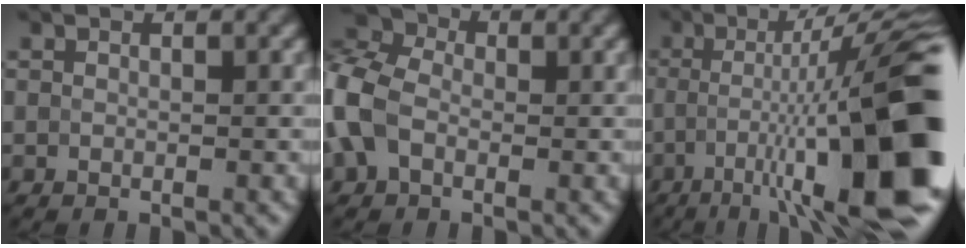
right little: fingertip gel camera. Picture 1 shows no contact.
{"total": 6.2, "force": [-1.1, 4.4, 4.2], "torque": [-0.121, 0.011, -0.041]}
{"total": 16.6, "force": [-2.7, 3.6, 15.9], "torque": [-0.205, 0.025, -0.041]}